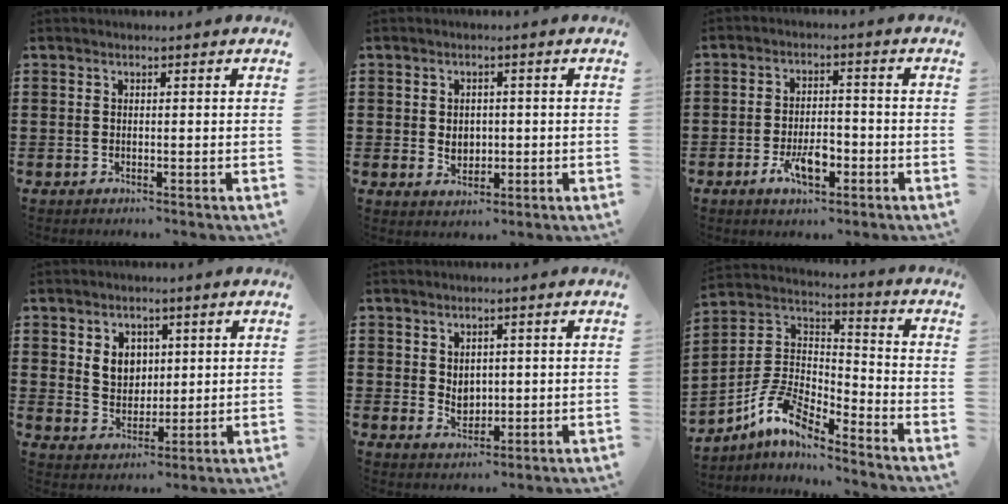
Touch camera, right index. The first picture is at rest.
{"total": 2.9, "force": [0.0, 2.3, 1.6], "torque": [-0.030, 0.004, -0.005]}
{"total": 5.8, "force": [-2.7, 2.5, 4.5], "torque": [-0.089, 0.001, -0.050]}
{"total": 4.6, "force": [1.8, 3.8, 2.0], "torque": [-0.046, 0.009, 0.032]}
{"total": 2.7, "force": [0.6, 2.2, 1.5], "torque": [-0.019, 0.000, 0.009]}
{"total": 8.9, "force": [-6.5, 2.5, 5.5], "torque": [-0.133, -0.005, -0.132]}